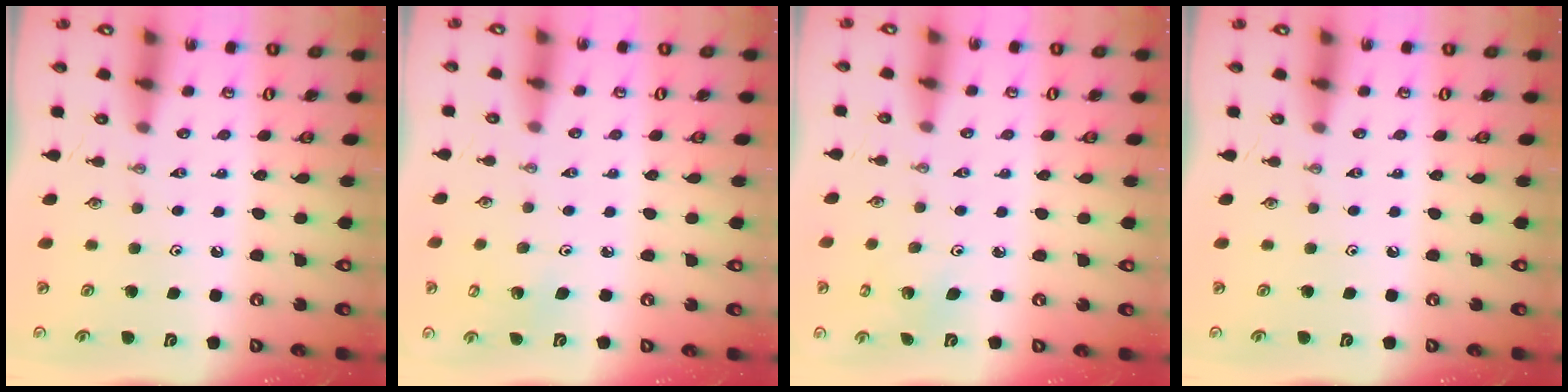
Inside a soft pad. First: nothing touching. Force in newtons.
{"total": 3.0, "press": 3.0, "slide": 0.2}
{"total": 2.3, "press": 2.3, "slide": 0.2}
{"total": 0.0}